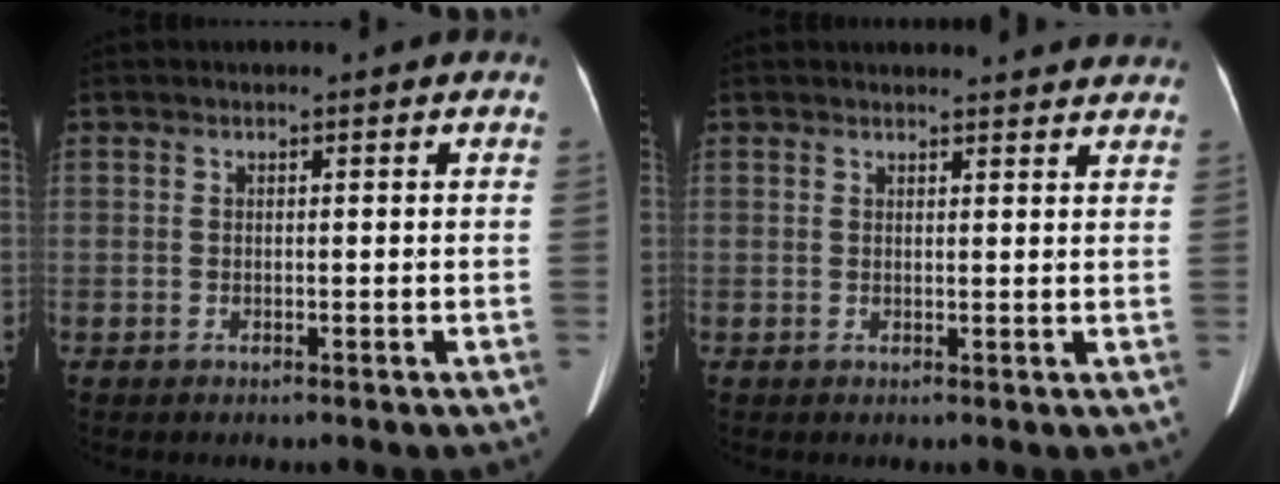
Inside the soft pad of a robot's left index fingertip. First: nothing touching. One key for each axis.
{"total": 10.1, "fx": 9.6, "fy": 1.6, "fz": 2.4, "tx": -0.010, "ty": 0.011, "tz": 0.090}